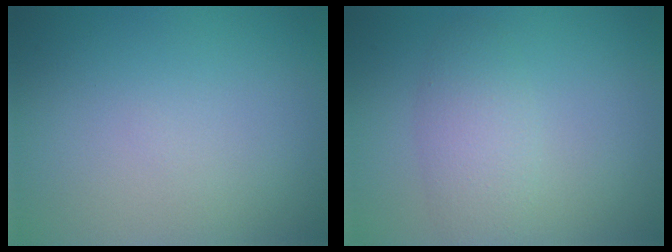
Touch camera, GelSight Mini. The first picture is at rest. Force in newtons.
{"total": 3.1, "press": 3.1, "slide": 0.1}